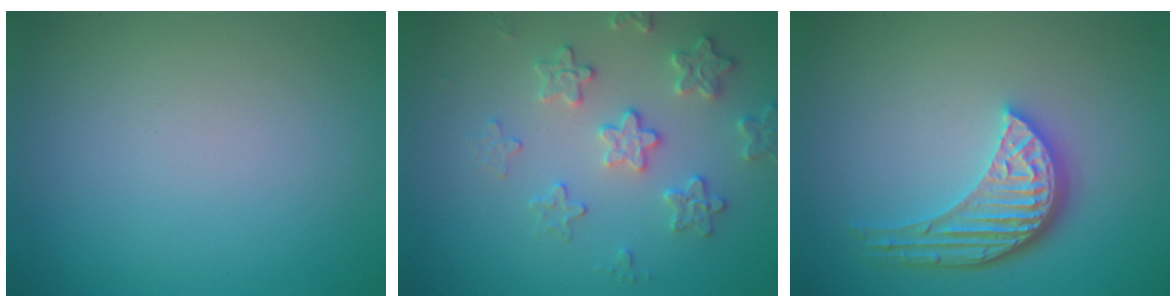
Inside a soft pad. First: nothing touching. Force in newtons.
{"total": 3.2, "press": 3.2, "slide": 0.5}
{"total": 4.7, "press": 3.7, "slide": 2.9}